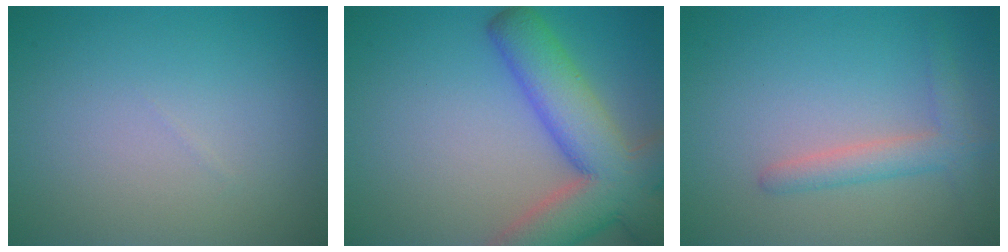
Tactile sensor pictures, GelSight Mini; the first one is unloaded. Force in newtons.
{"total": 9.6, "press": 9.5, "slide": 0.6}
{"total": 2.6, "press": 2.6, "slide": 0.2}